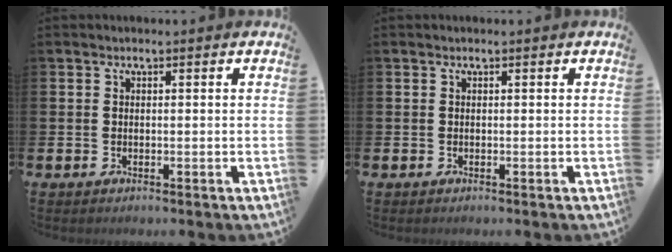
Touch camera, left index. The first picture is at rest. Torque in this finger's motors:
{"motor_torque": [0.00, 0.00, 0.00, 0.00]}